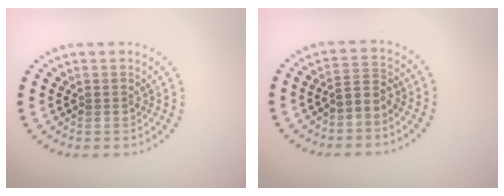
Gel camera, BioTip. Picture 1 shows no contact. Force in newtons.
{"total": 2.1, "press": 1.6, "slide": 1.3}